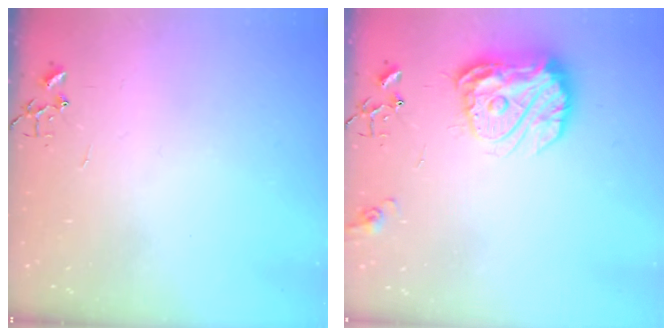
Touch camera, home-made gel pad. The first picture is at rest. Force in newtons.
{"total": 17.1, "press": 17.0, "slide": 1.5}